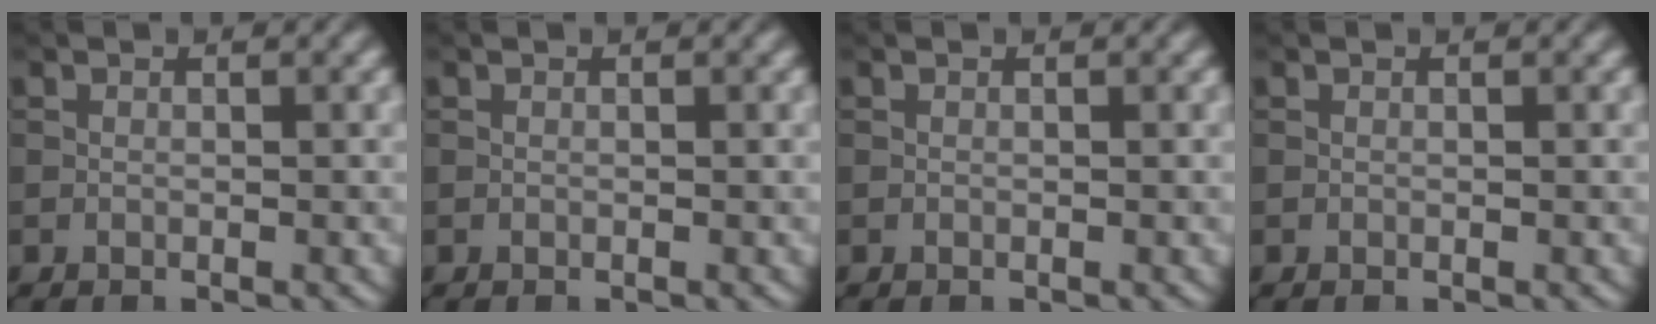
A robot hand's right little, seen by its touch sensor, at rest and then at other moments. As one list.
[{"total": 0.0}, {"total": 0.0}, {"total": 0.0}]